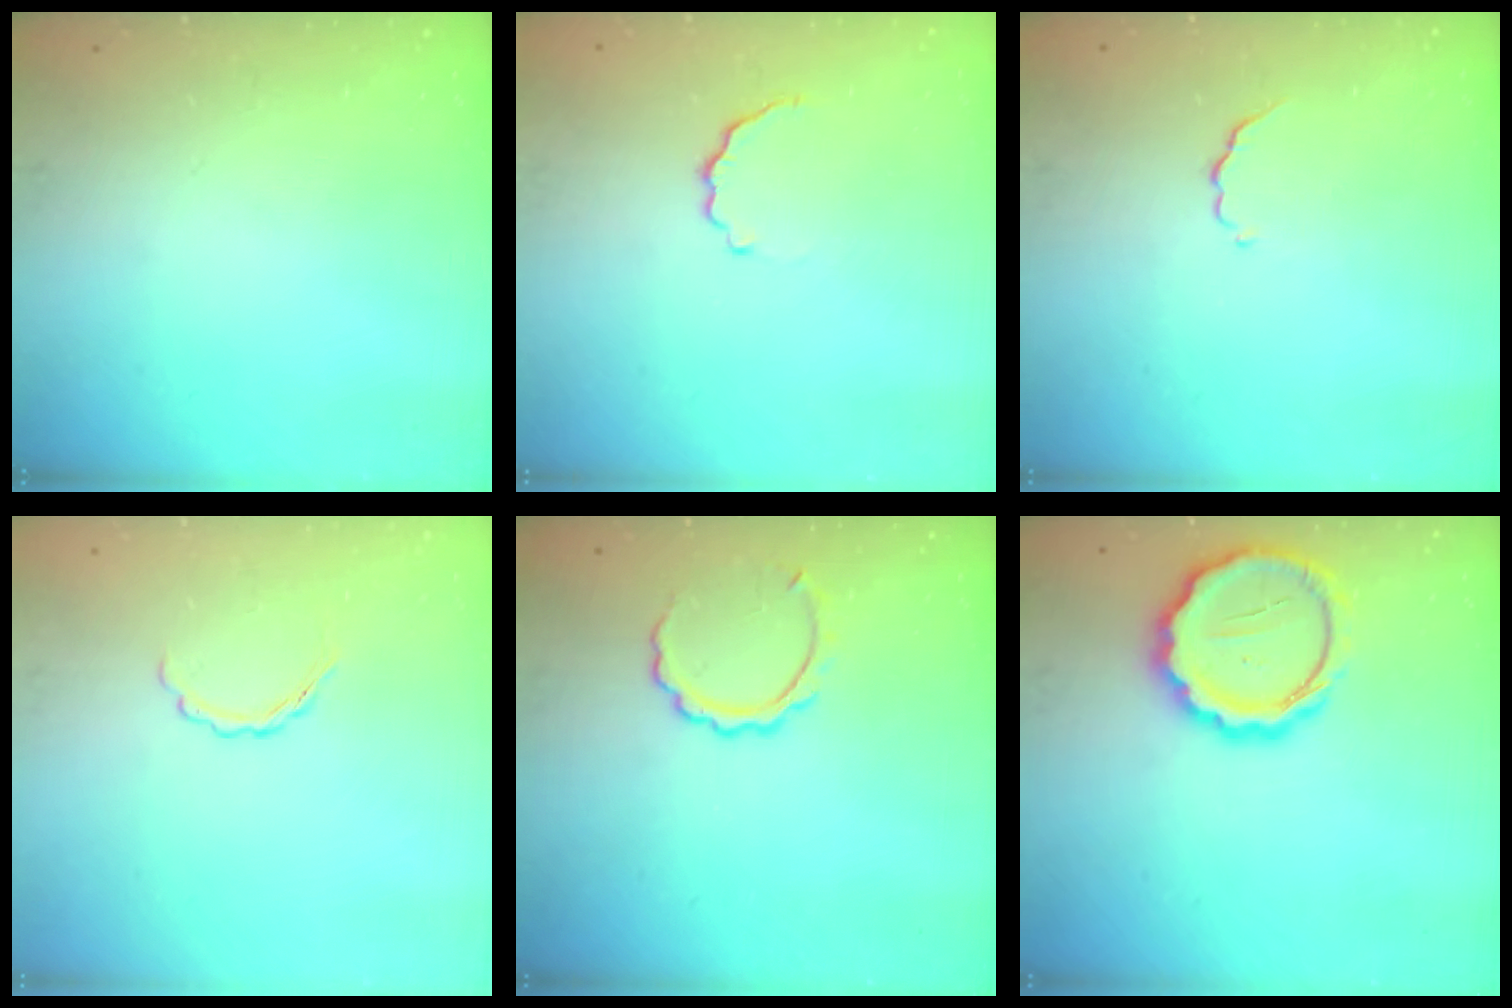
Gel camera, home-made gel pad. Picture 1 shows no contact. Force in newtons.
{"total": 3.5, "press": 3.4, "slide": 1.0}
{"total": 2.8, "press": 2.7, "slide": 0.5}
{"total": 3.1, "press": 3.0, "slide": 0.8}
{"total": 6.2, "press": 6.2, "slide": 0.4}
{"total": 14.7, "press": 14.4, "slide": 3.1}